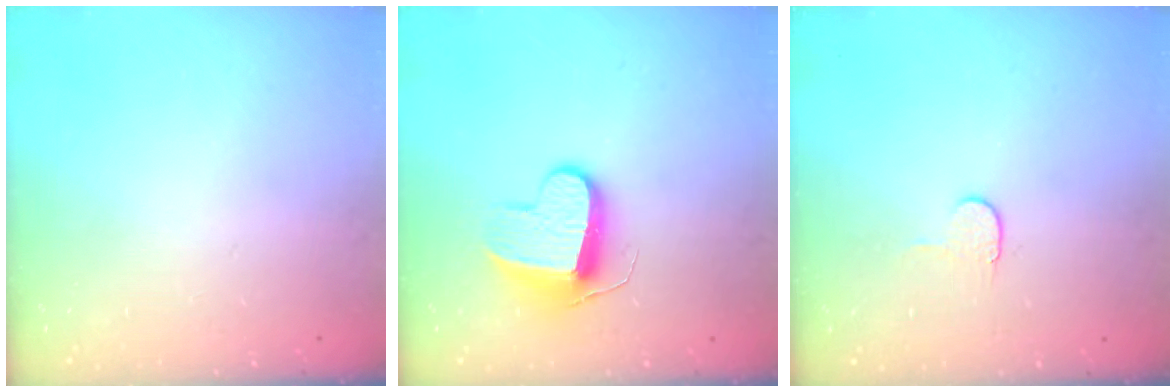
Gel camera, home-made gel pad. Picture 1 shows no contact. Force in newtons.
{"total": 9.9, "press": 9.9, "slide": 0.2}
{"total": 5.0, "press": 4.9, "slide": 0.4}